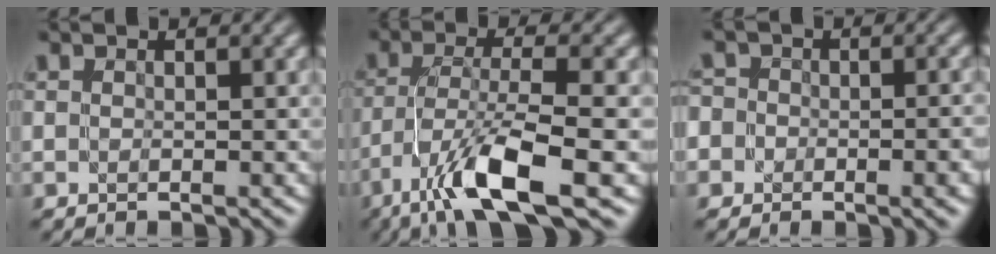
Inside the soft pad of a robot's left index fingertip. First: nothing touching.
{"total": 9.3, "force": [-5.2, 1.9, 7.5], "torque": [-0.133, 0.002, -0.097]}
{"total": 7.1, "force": [-2.5, 5.6, 3.5], "torque": [-0.020, 0.018, -0.073]}